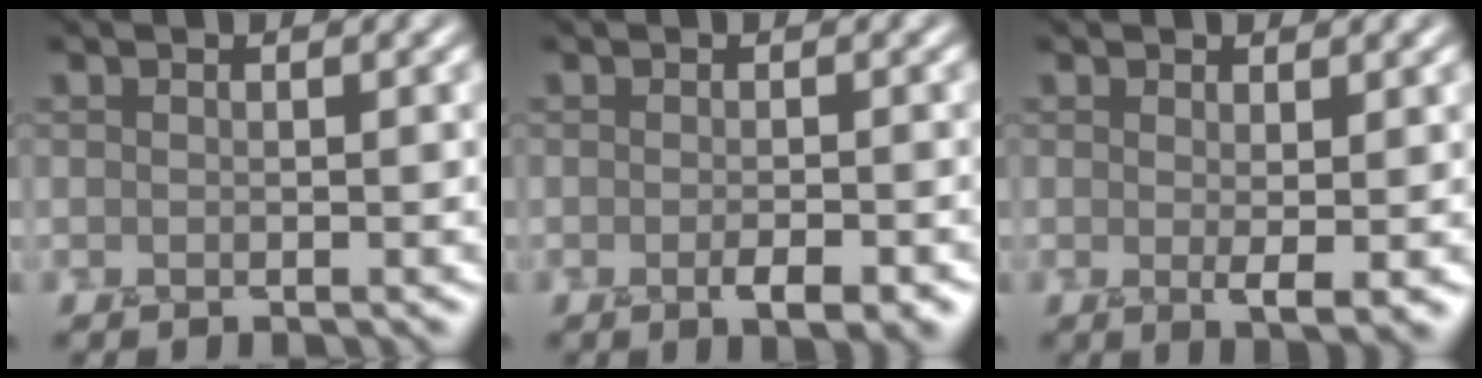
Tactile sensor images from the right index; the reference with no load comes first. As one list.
[{"total": 2.6, "force": [-1.2, 0.6, 2.2], "torque": [-0.033, -0.005, -0.017]}, {"total": 1.9, "force": [0.2, 0.3, 1.9], "torque": [-0.030, -0.010, 0.007]}]